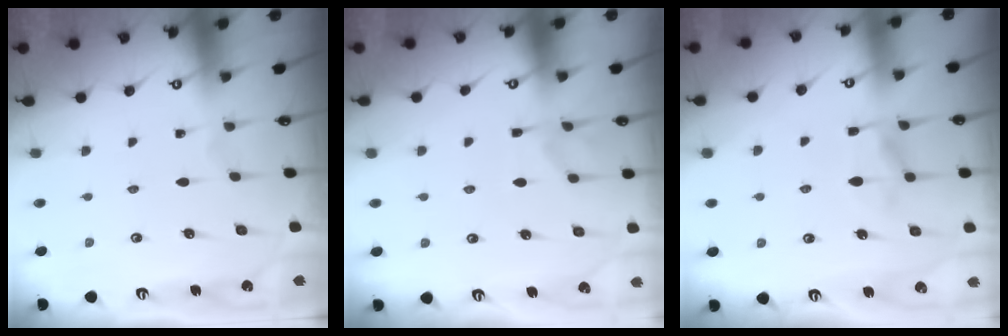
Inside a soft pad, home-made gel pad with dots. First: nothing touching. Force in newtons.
{"total": 1.2, "press": 0.1, "slide": 1.2}
{"total": 2.1, "press": 1.4, "slide": 1.5}